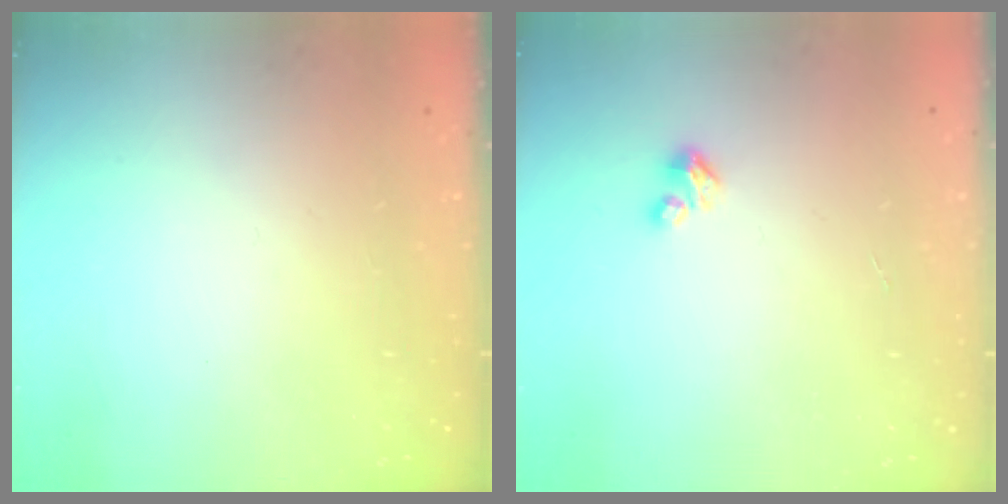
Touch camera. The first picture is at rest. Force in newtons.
{"total": 1.6, "press": 1.6, "slide": 0.2}